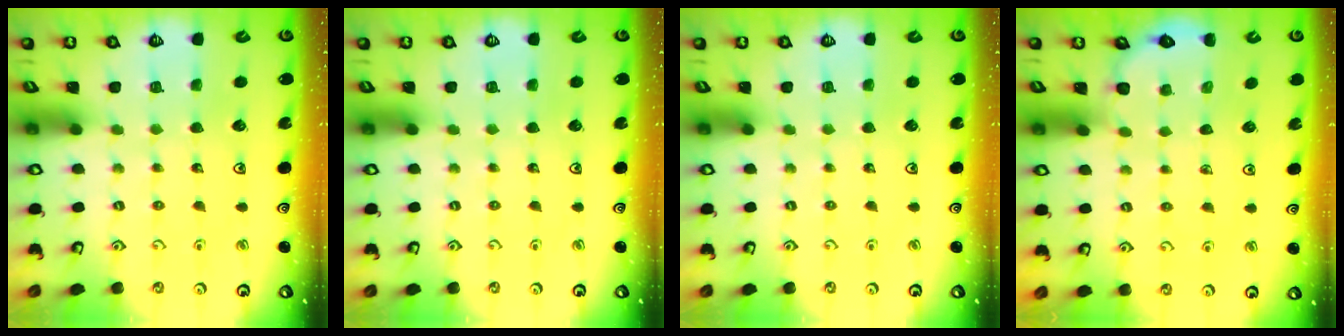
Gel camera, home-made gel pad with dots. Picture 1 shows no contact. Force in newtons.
{"total": 0.0}
{"total": 0.0}
{"total": 2.9, "press": 2.8, "slide": 0.7}